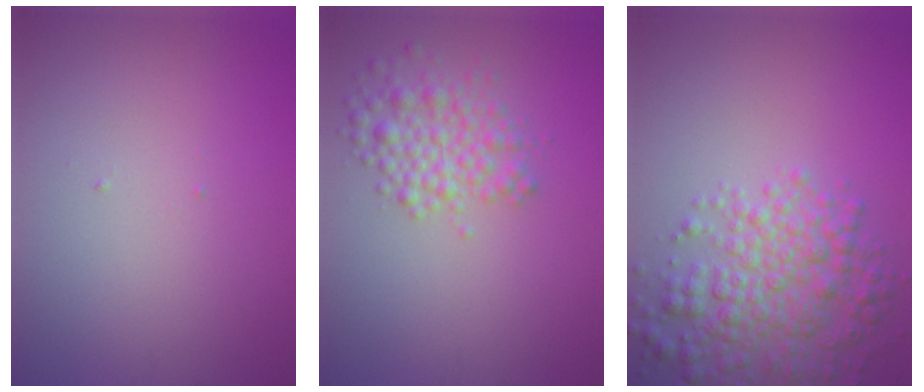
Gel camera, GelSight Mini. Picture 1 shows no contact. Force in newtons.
{"total": 3.6, "press": 3.6, "slide": 0.1}
{"total": 5.8, "press": 5.8, "slide": 0.2}